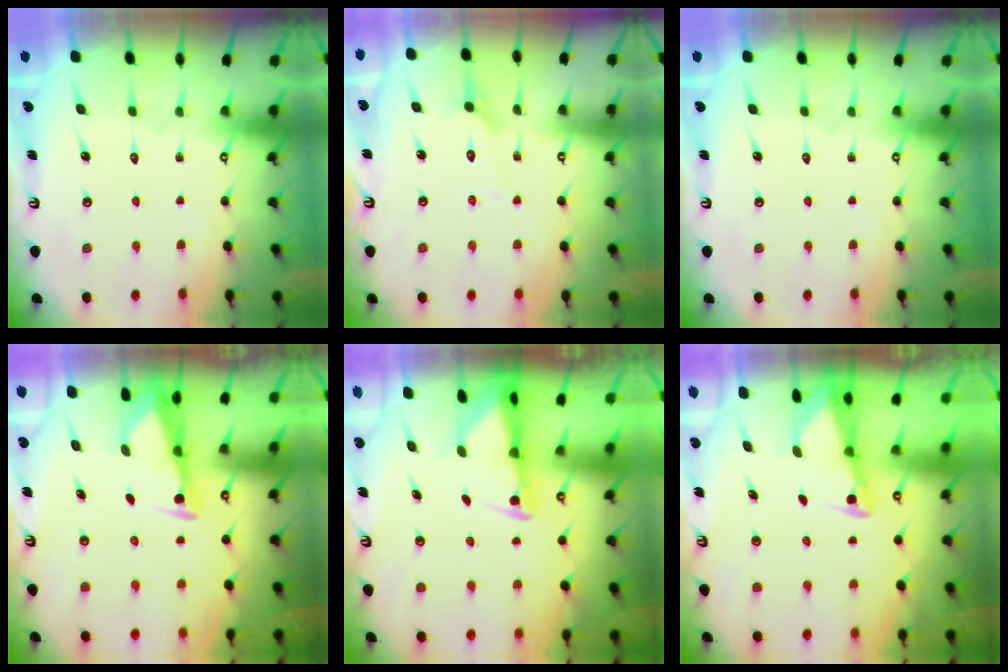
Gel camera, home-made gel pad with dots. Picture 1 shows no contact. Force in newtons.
{"total": 3.3, "press": 3.3, "slide": 0.3}
{"total": 0.0}
{"total": 2.8, "press": 2.7, "slide": 0.4}
{"total": 2.3, "press": 2.3, "slide": 0.5}
{"total": 2.2, "press": 2.2, "slide": 0.3}